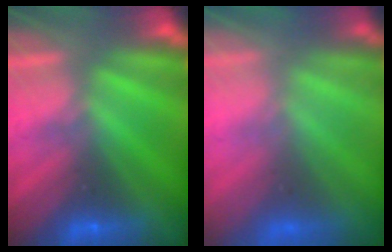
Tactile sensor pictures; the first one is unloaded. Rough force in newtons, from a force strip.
{"total": 6.8}